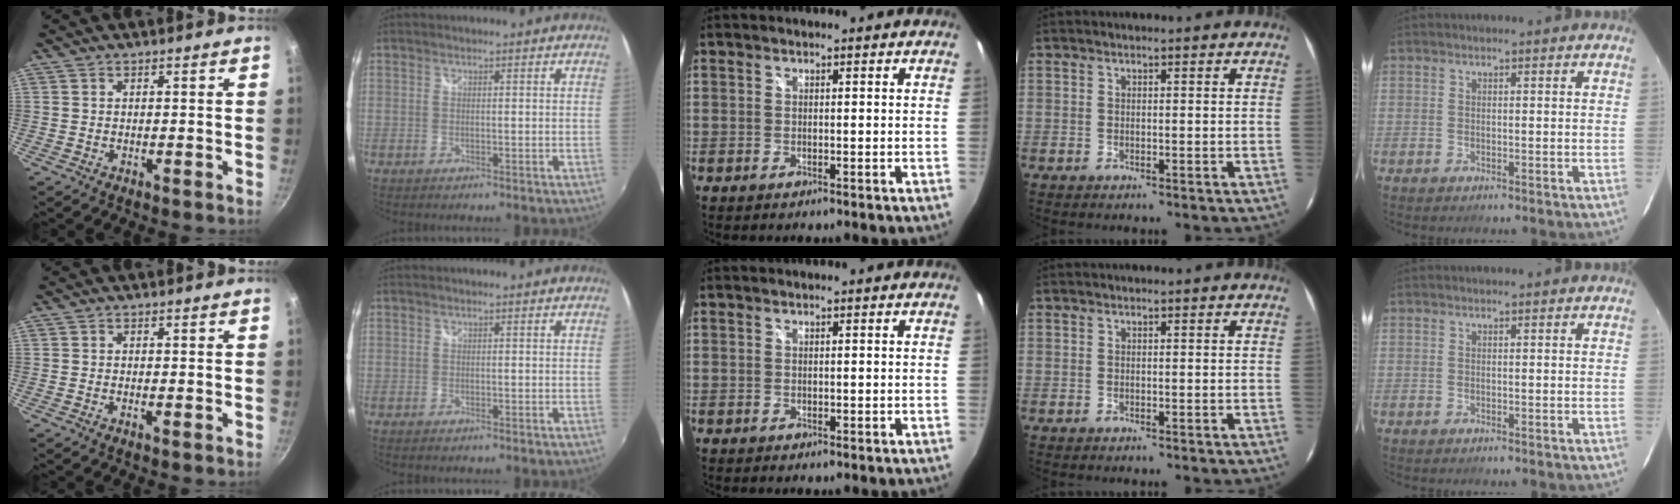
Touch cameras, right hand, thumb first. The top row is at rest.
{"thumb": {"total": 0.6, "force": [-0.2, 0.1, 0.6], "torque": [-0.014, 0.001, -0.007]}, "index": {"total": 0.5, "force": [-0.5, 0.2, 0.1], "torque": [-0.005, -0.003, -0.010]}}